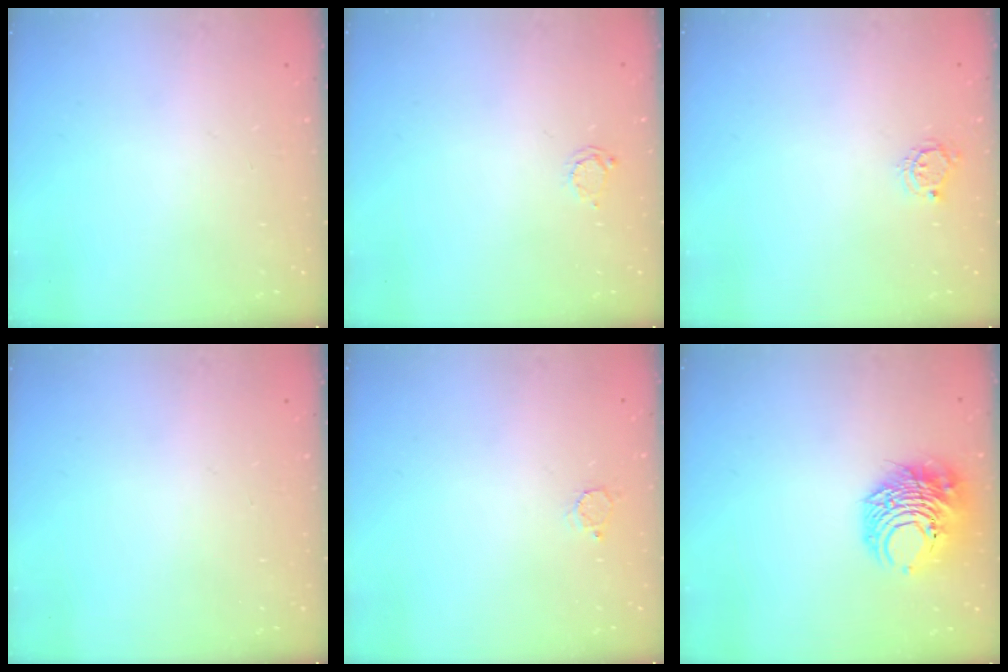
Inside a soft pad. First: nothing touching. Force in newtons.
{"total": 2.8, "press": 2.8, "slide": 0.3}
{"total": 5.0, "press": 5.0, "slide": 0.4}
{"total": 0.0}
{"total": 2.1, "press": 2.1, "slide": 0.2}
{"total": 10.7, "press": 10.5, "slide": 1.7}